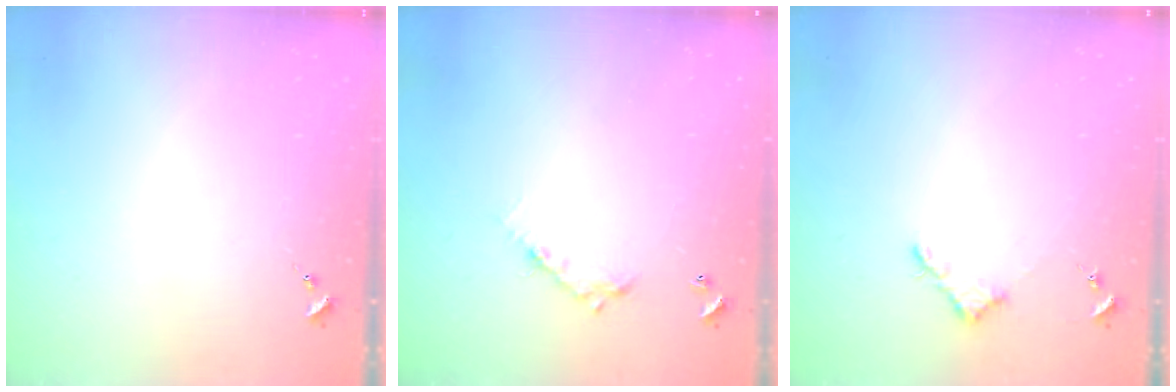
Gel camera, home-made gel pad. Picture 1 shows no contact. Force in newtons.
{"total": 7.7, "press": 7.7, "slide": 0.6}
{"total": 5.6, "press": 5.6, "slide": 0.6}